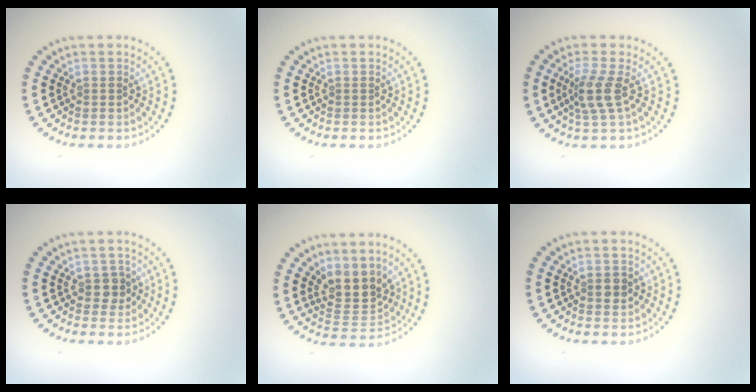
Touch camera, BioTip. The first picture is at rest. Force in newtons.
{"total": 0.0}
{"total": 2.7, "press": 2.0, "slide": 1.8}
{"total": 1.4, "press": 1.4, "slide": 0.5}
{"total": 3.8, "press": 3.4, "slide": 1.8}
{"total": 1.5, "press": 1.5, "slide": 0.1}